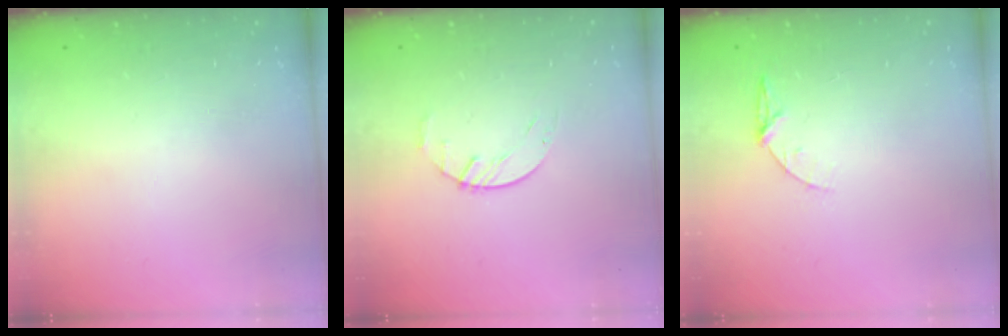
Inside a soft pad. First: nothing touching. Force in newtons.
{"total": 2.2, "press": 2.2, "slide": 0.4}
{"total": 5.2, "press": 5.1, "slide": 0.6}